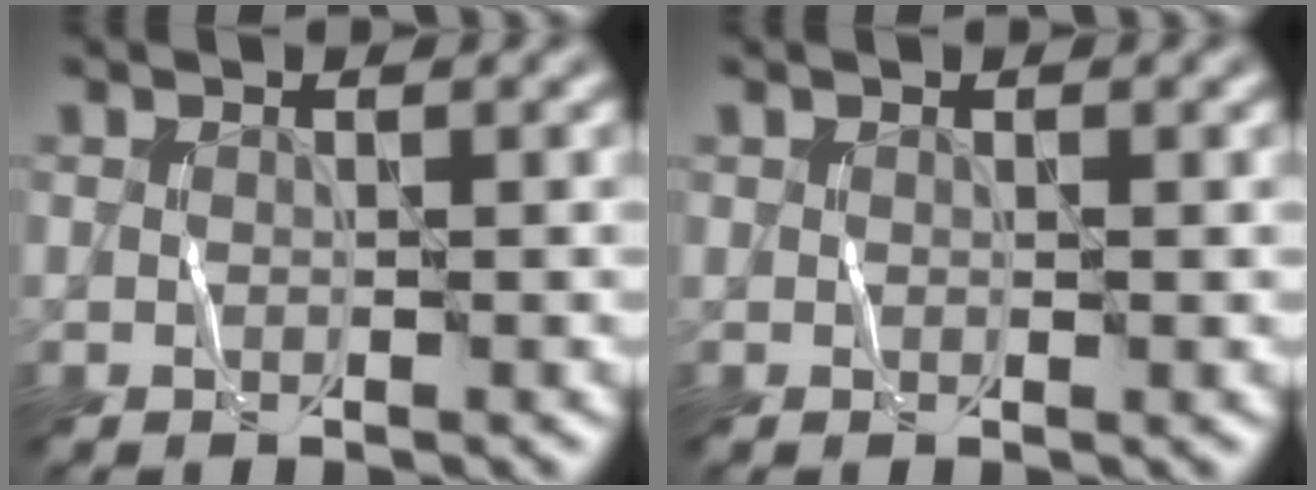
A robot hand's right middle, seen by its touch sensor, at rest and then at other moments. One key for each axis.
{"total": 0.0}